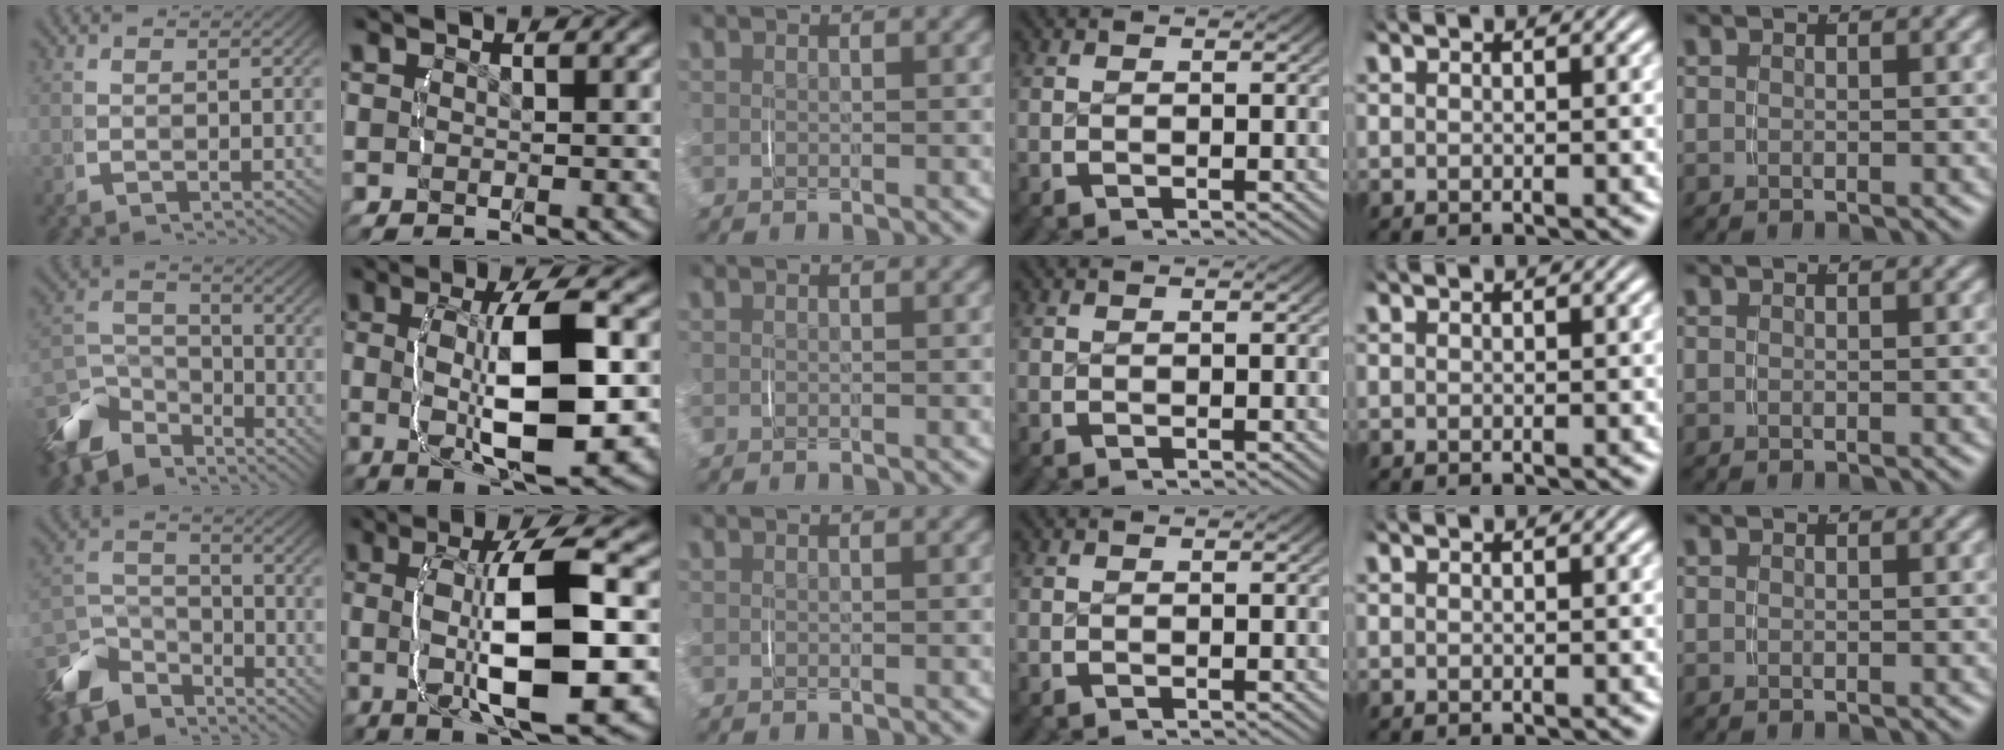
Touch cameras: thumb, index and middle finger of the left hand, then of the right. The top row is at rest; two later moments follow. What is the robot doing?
{"motion": "lift_and_place", "object": "jar lid"}